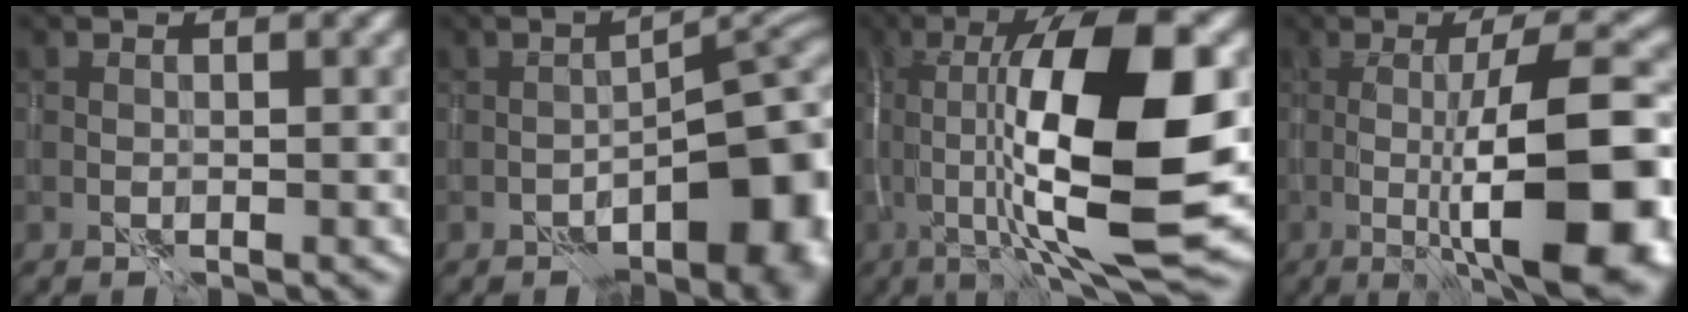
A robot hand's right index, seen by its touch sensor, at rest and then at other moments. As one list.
[{"total": 10.6, "force": [-4.2, 4.9, 8.5], "torque": [-0.074, 0.008, -0.063]}, {"total": 14.2, "force": [-0.5, 2.9, 13.9], "torque": [-0.218, 0.010, -0.009]}, {"total": 12.5, "force": [-1.6, 3.1, 12.0], "torque": [-0.165, -0.001, -0.026]}]